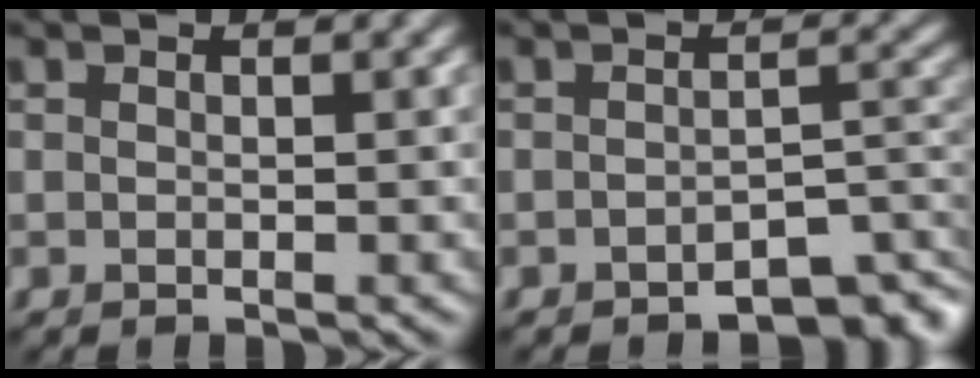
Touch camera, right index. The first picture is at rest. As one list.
[{"total": 4.3, "force": [-3.2, 1.5, 2.5], "torque": [-0.024, 0.004, -0.043]}]